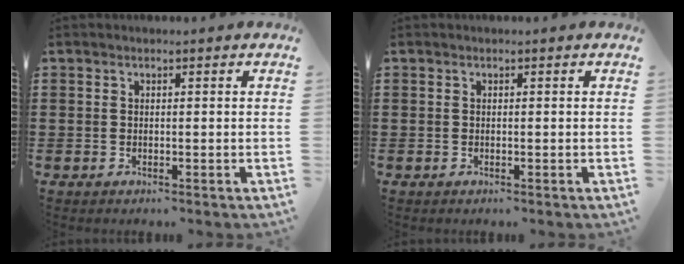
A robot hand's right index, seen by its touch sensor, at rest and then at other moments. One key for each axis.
{"total": 0.0}